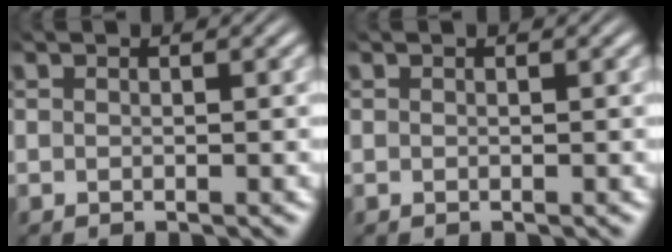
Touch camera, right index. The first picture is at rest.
{"total": 0.0}